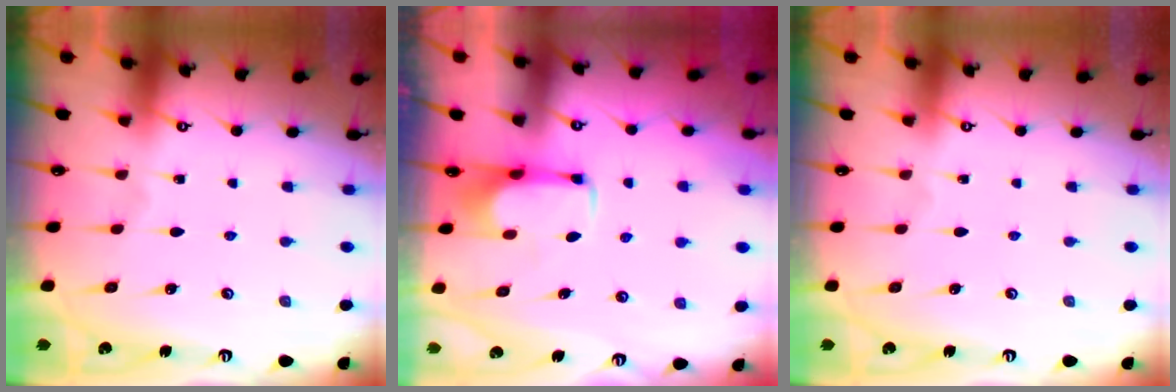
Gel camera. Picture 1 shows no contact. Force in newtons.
{"total": 1.9, "press": 1.9, "slide": 0.3}
{"total": 0.0}